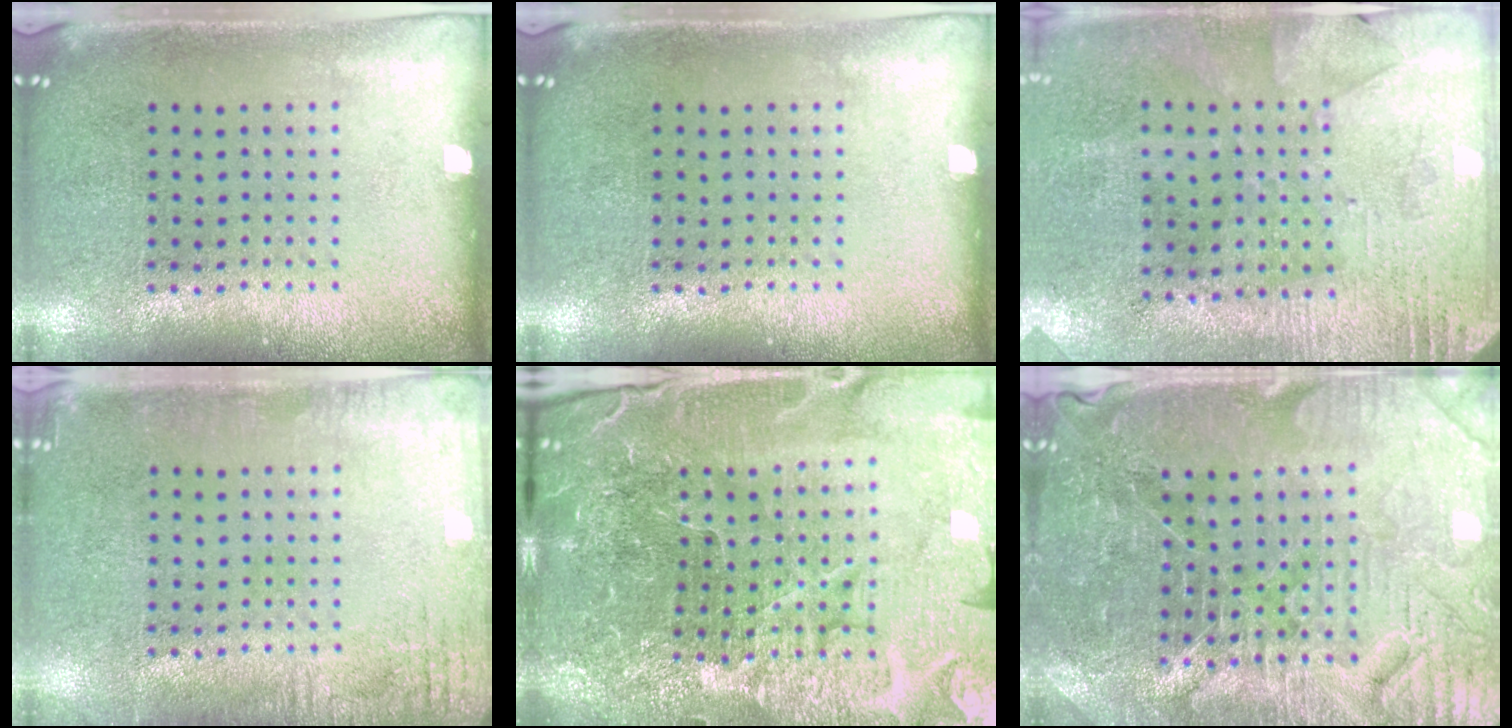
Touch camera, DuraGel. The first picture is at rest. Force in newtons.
{"total": 0.0}
{"total": 2.7, "press": 2.2, "slide": 1.5}
{"total": 2.3, "press": 2.3, "slide": 0.3}
{"total": 6.6, "press": 5.8, "slide": 3.1}
{"total": 4.6, "press": 4.4, "slide": 1.3}